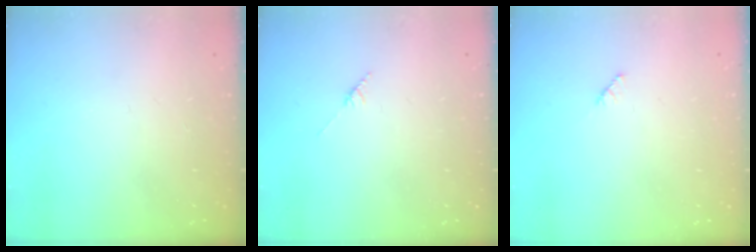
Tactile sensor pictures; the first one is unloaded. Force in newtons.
{"total": 2.8, "press": 2.8, "slide": 0.4}
{"total": 1.9, "press": 1.9, "slide": 0.3}